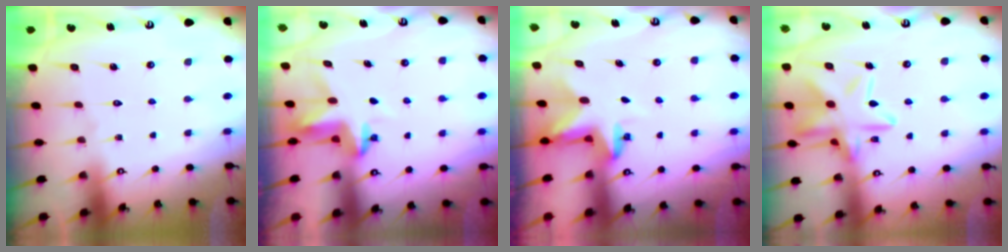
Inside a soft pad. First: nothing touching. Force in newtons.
{"total": 3.7, "press": 3.6, "slide": 0.3}
{"total": 2.9, "press": 2.9, "slide": 0.2}
{"total": 17.4, "press": 17.3, "slide": 1.2}